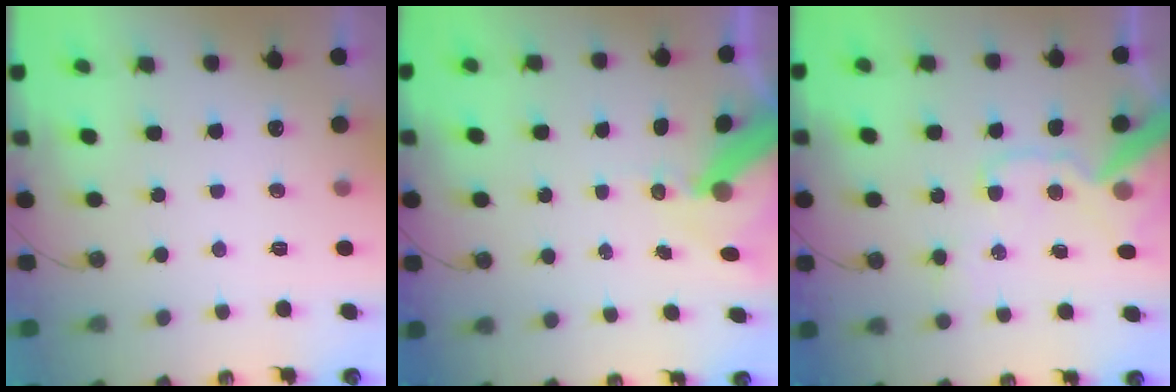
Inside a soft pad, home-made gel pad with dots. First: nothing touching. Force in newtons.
{"total": 11.1, "press": 11.1, "slide": 1.4}
{"total": 17.0, "press": 16.9, "slide": 2.4}